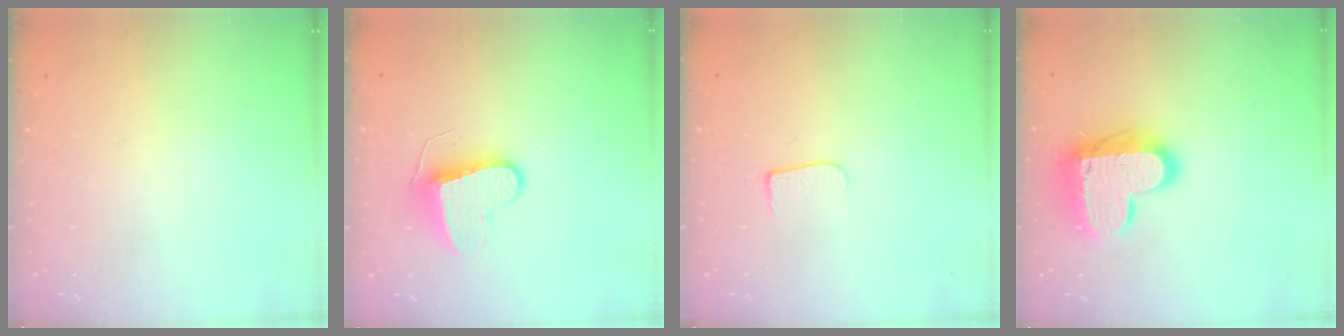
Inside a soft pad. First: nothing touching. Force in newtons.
{"total": 9.2, "press": 9.2, "slide": 0.4}
{"total": 6.5, "press": 6.5, "slide": 0.7}
{"total": 16.8, "press": 16.7, "slide": 1.4}